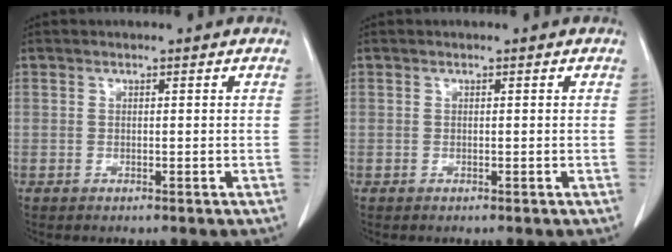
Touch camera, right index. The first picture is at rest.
{"total": 0.0}